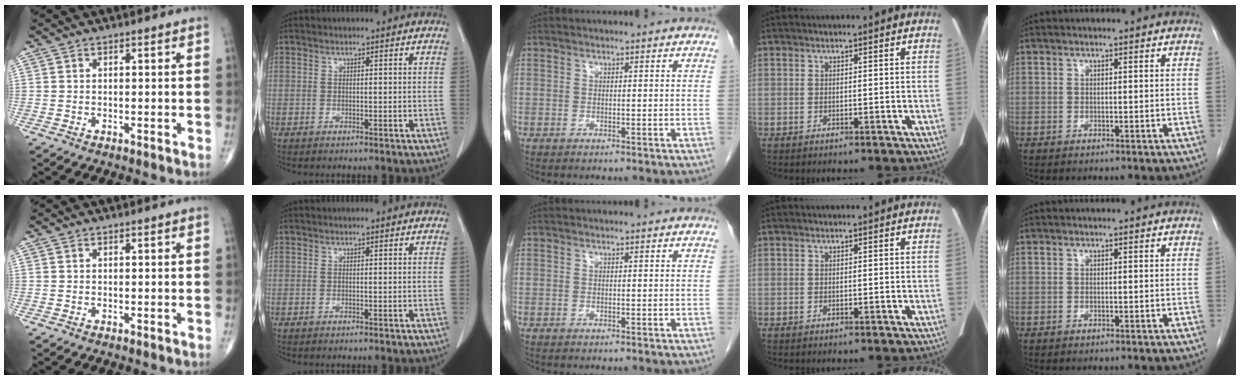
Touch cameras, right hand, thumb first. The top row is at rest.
{}